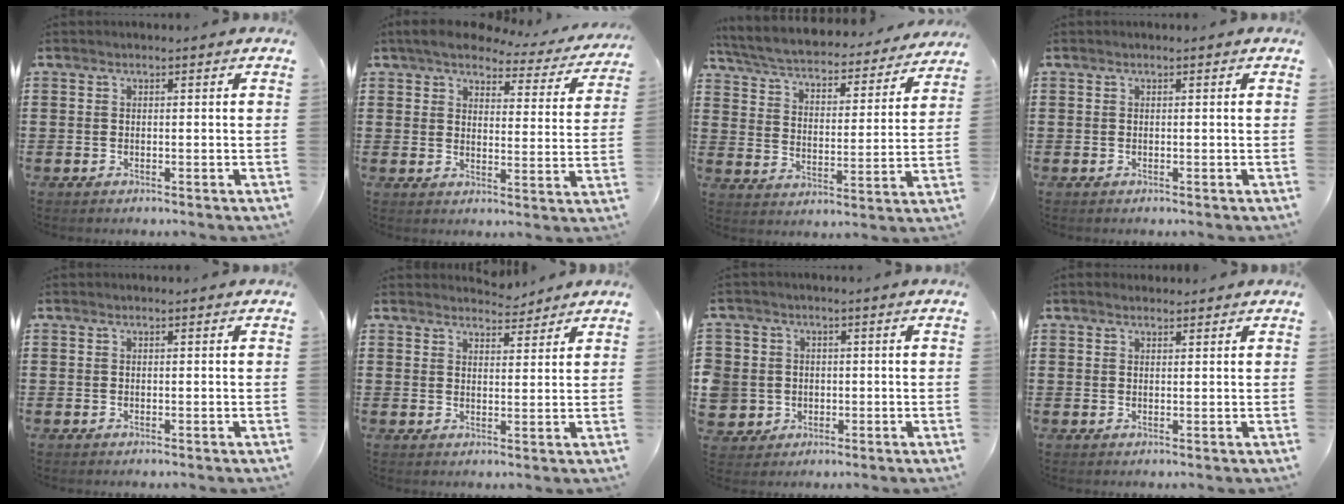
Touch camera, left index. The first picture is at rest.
{"total": 5.4, "force": [4.8, 1.2, 2.2], "torque": [-0.065, -0.023, 0.081]}
{"total": 4.5, "force": [4.3, 0.3, 1.3], "torque": [-0.049, -0.034, 0.065]}
{"total": 0.0}
{"total": 0.0}
{"total": 3.5, "force": [3.4, 0.7, 0.2], "torque": [-0.005, -0.013, 0.062]}
{"total": 4.3, "force": [-0.4, 4.3, 0.4], "torque": [-0.042, 0.006, -0.014]}
{"total": 1.1, "force": [1.0, 0.4, 0.2], "torque": [-0.007, 0.003, 0.019]}